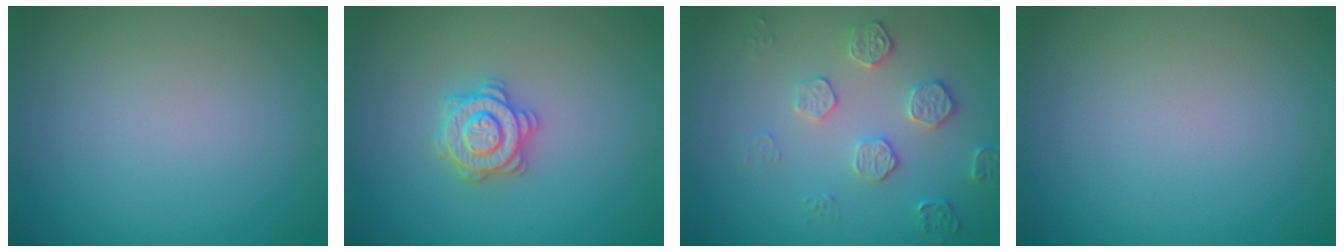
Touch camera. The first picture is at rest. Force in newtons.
{"total": 3.1, "press": 3.0, "slide": 0.5}
{"total": 2.2, "press": 1.8, "slide": 1.2}
{"total": 0.0}